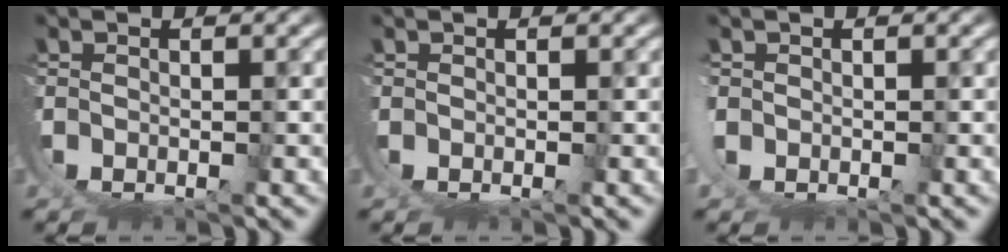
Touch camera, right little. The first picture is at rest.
{"total": 0.0}
{"total": 0.7, "force": [0.3, 0.3, 0.5], "torque": [-0.023, -0.006, 0.011]}